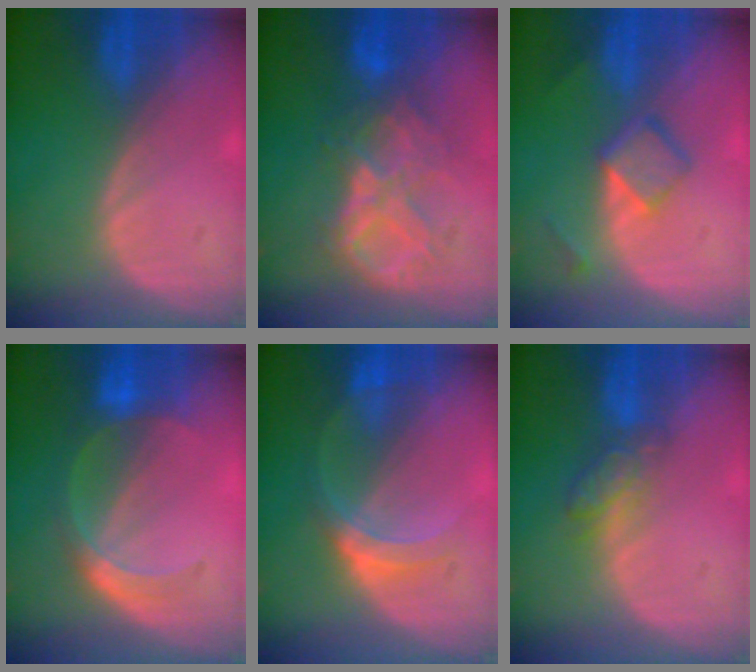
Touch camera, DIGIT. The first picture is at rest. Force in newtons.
{"total": 8.8, "press": 7.7, "slide": 4.2}
{"total": 4.8, "press": 4.5, "slide": 1.4}
{"total": 5.5, "press": 5.3, "slide": 1.6}
{"total": 5.2, "press": 4.8, "slide": 1.9}
{"total": 4.1, "press": 4.1, "slide": 0.4}